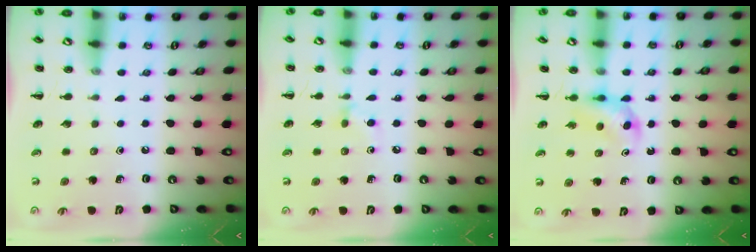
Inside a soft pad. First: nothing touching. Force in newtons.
{"total": 4.5, "press": 4.2, "slide": 1.5}
{"total": 3.7, "press": 3.5, "slide": 1.3}